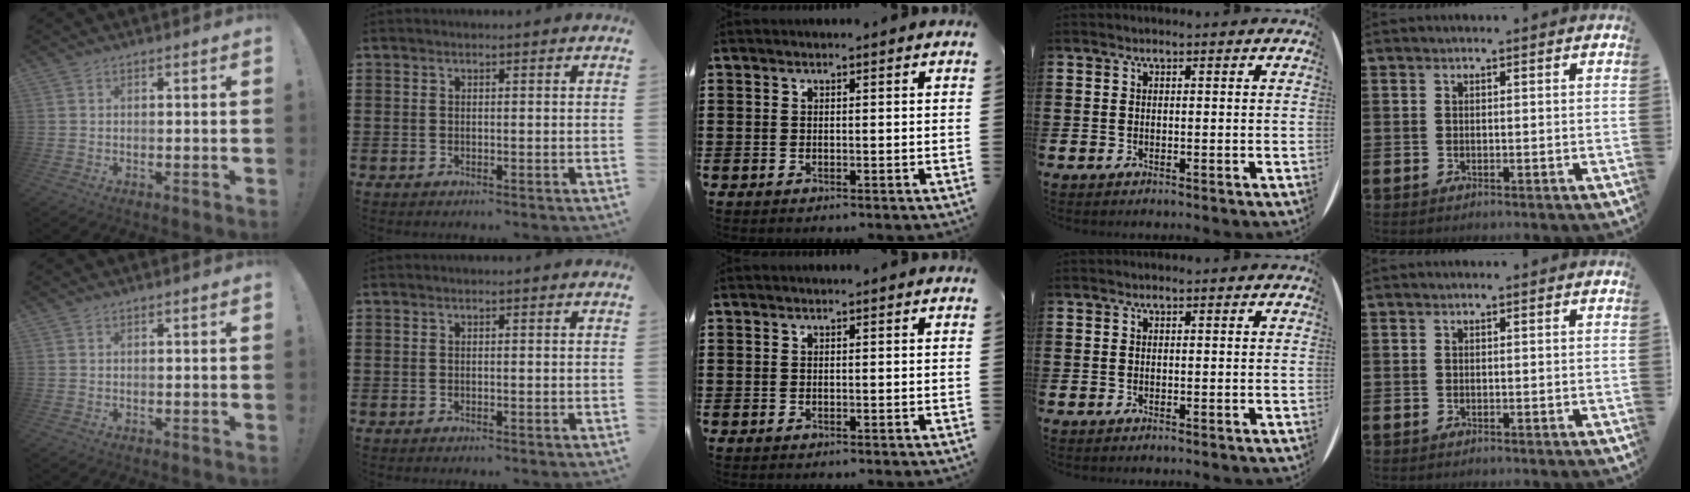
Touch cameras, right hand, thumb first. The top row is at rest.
{}